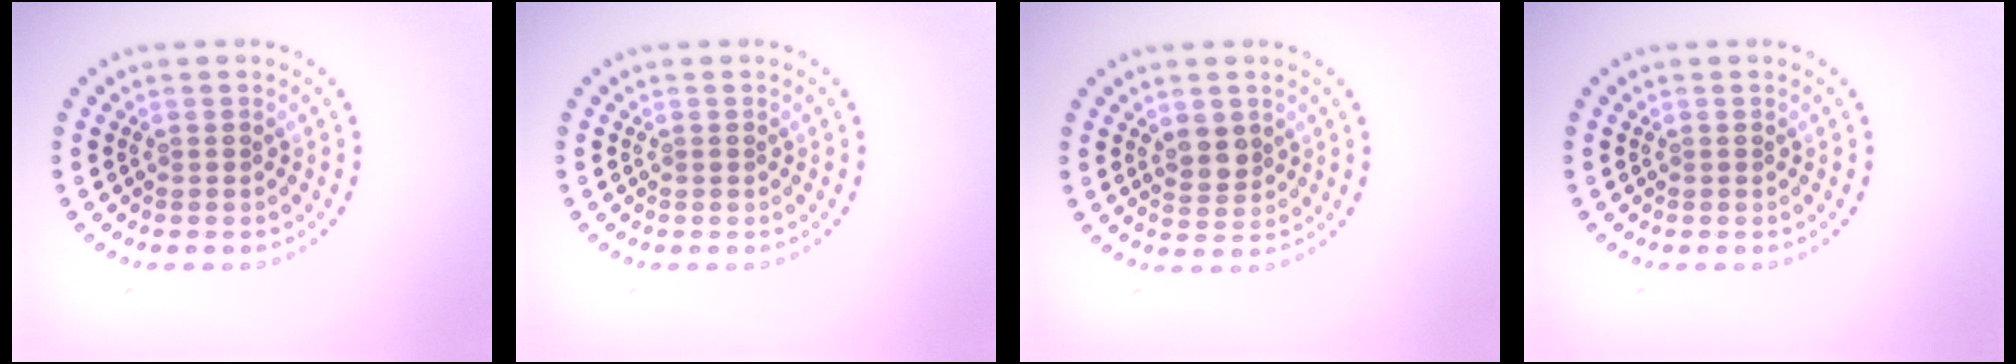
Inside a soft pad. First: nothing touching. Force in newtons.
{"total": 0.0}
{"total": 2.1, "press": 1.9, "slide": 0.9}
{"total": 0.0}